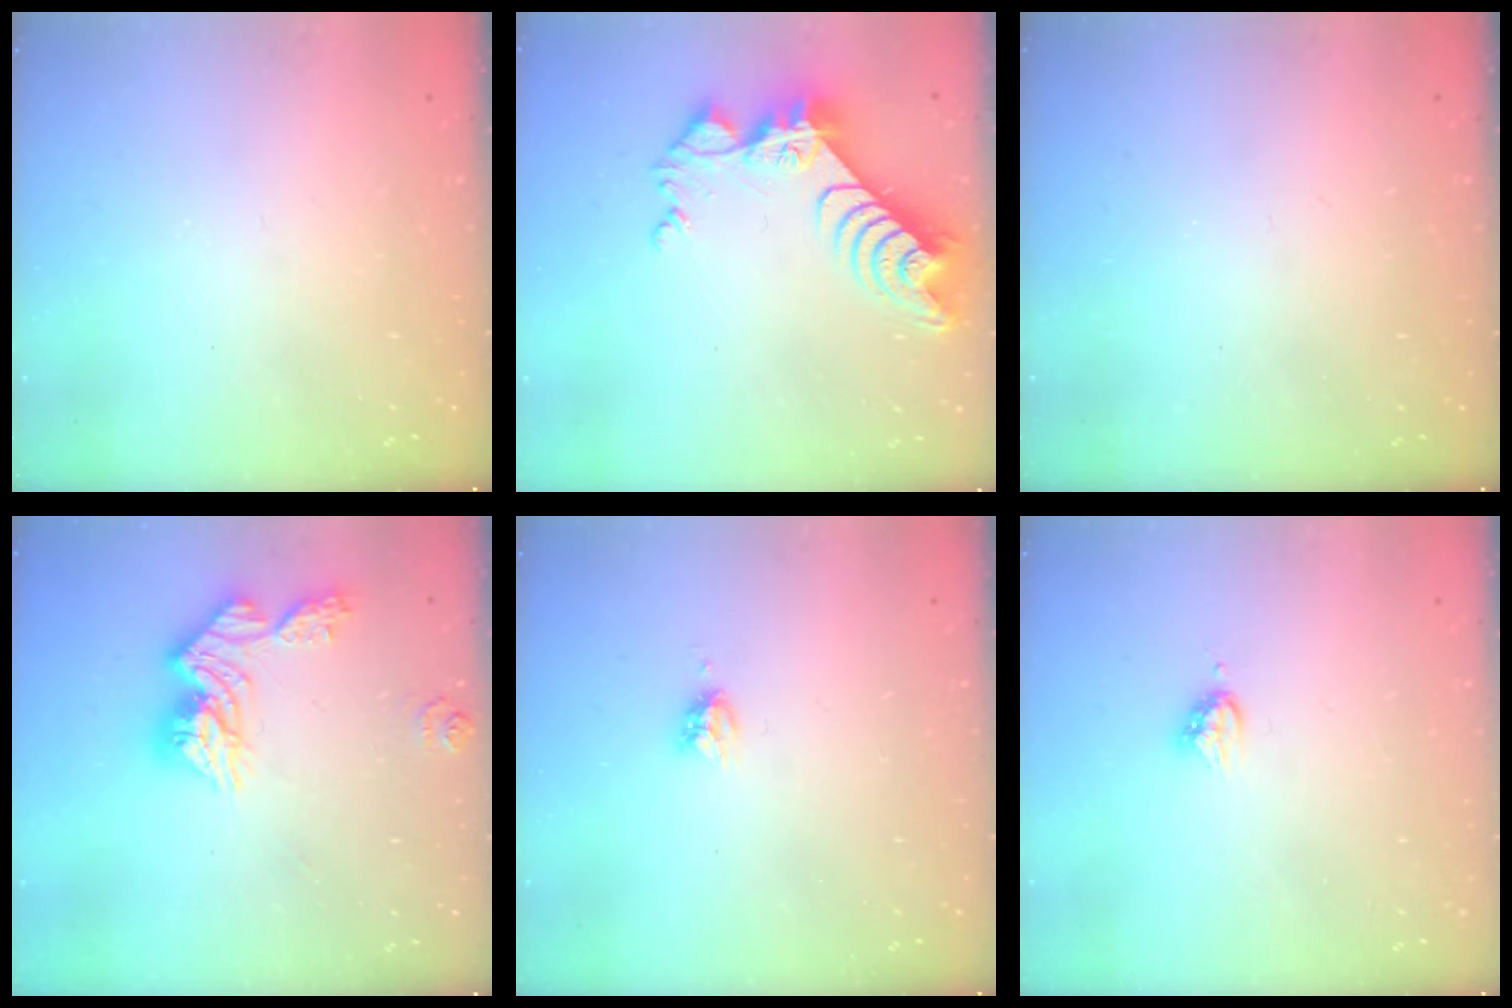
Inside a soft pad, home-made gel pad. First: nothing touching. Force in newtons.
{"total": 11.3, "press": 11.2, "slide": 0.8}
{"total": 0.0}
{"total": 13.4, "press": 13.3, "slide": 1.2}
{"total": 4.2, "press": 4.2, "slide": 0.1}
{"total": 4.6, "press": 4.6, "slide": 0.4}